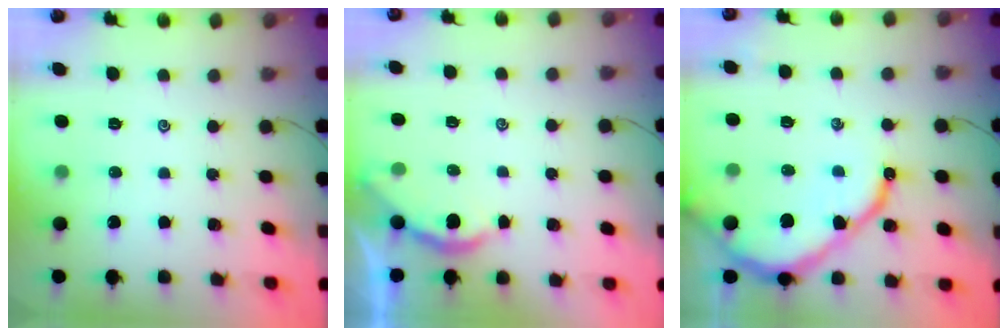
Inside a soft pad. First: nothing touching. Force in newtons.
{"total": 2.3, "press": 2.2, "slide": 0.3}
{"total": 11.9, "press": 11.8, "slide": 1.2}